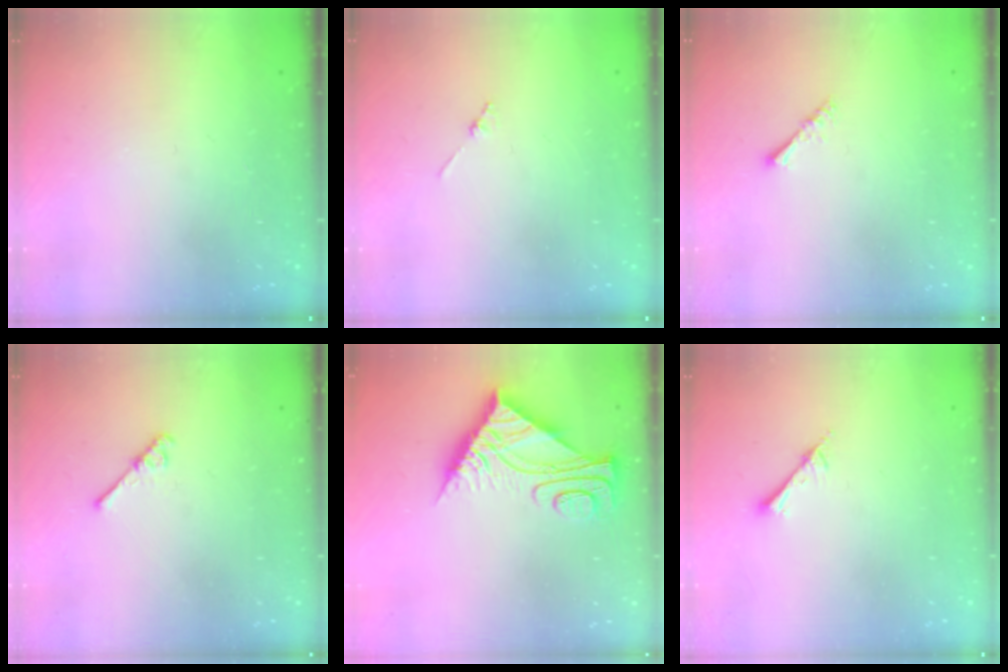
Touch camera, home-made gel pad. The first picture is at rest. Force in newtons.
{"total": 0.8, "press": 0.8, "slide": 0.2}
{"total": 1.4, "press": 1.3, "slide": 0.3}
{"total": 4.2, "press": 4.2, "slide": 0.6}
{"total": 8.3, "press": 8.3, "slide": 0.5}
{"total": 2.2, "press": 2.2, "slide": 0.3}